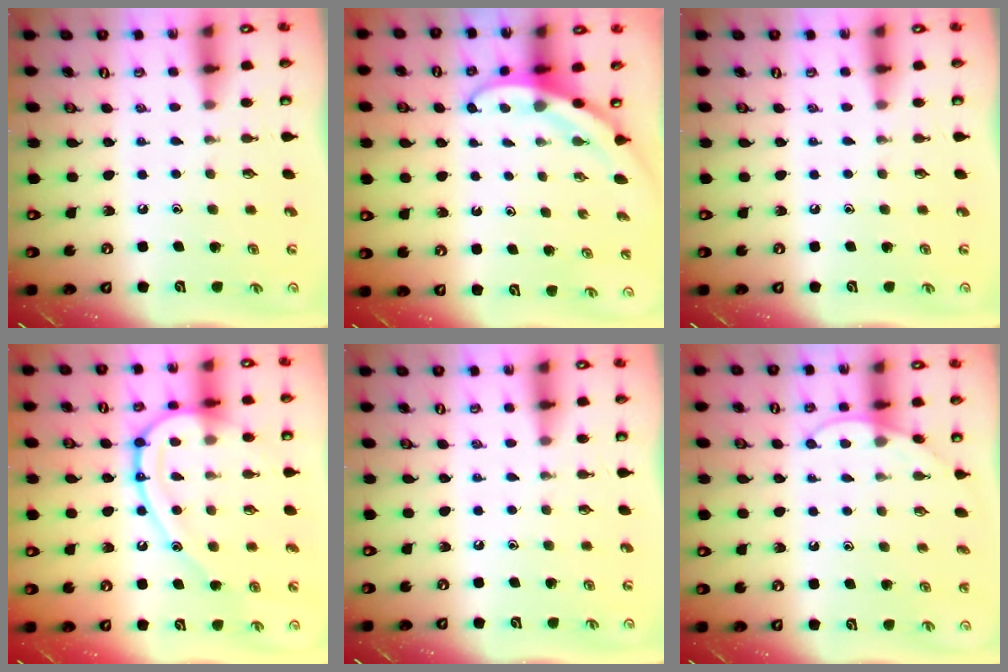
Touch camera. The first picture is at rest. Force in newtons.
{"total": 3.7, "press": 3.7, "slide": 0.4}
{"total": 0.0}
{"total": 17.3, "press": 17.2, "slide": 1.7}
{"total": 0.0}
{"total": 6.2, "press": 6.1, "slide": 0.5}